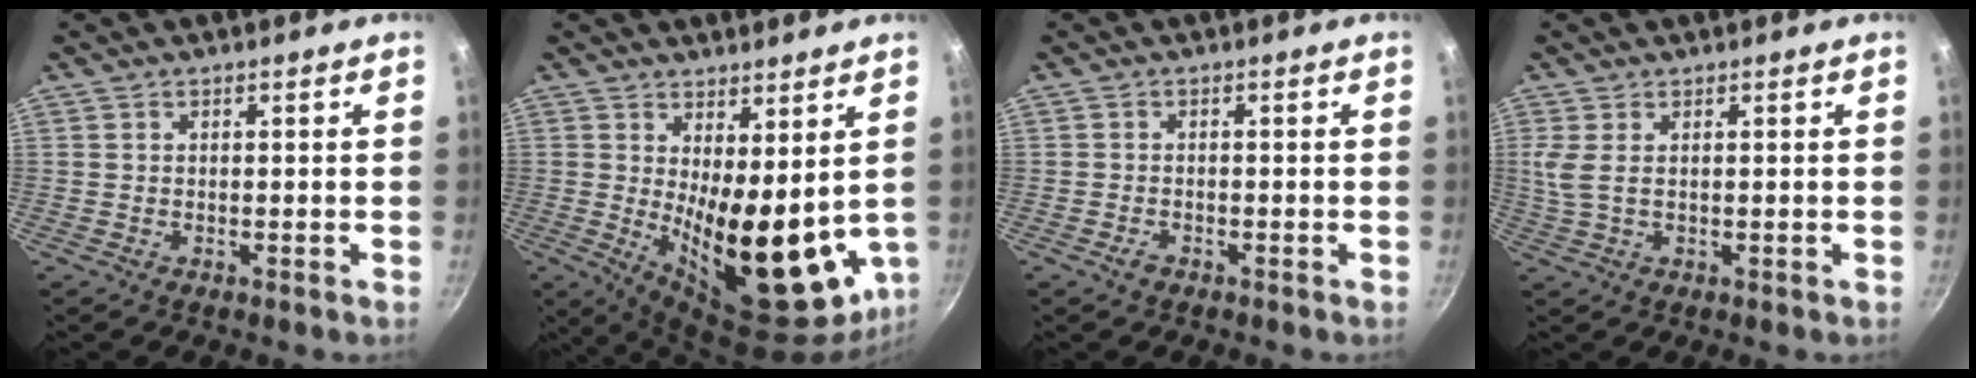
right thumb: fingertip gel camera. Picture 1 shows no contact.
{"total": 17.6, "force": [1.7, 7.1, 16.0], "torque": [-0.198, -0.041, 0.047]}
{"total": 1.6, "force": [-1.1, 0.9, 0.8], "torque": [-0.018, 0.010, -0.019]}
{"total": 3.4, "force": [0.8, 1.3, 3.0], "torque": [-0.071, 0.000, 0.020]}